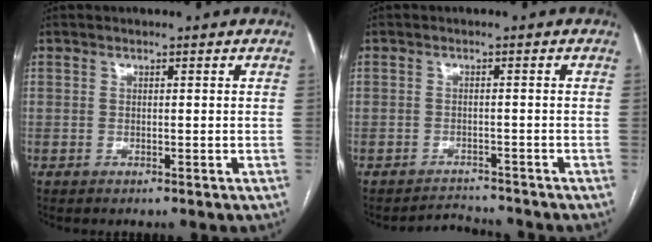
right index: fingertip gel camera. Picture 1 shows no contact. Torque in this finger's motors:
{"motor_torque": [-0.69, -0.57, -0.23, -0.11]}